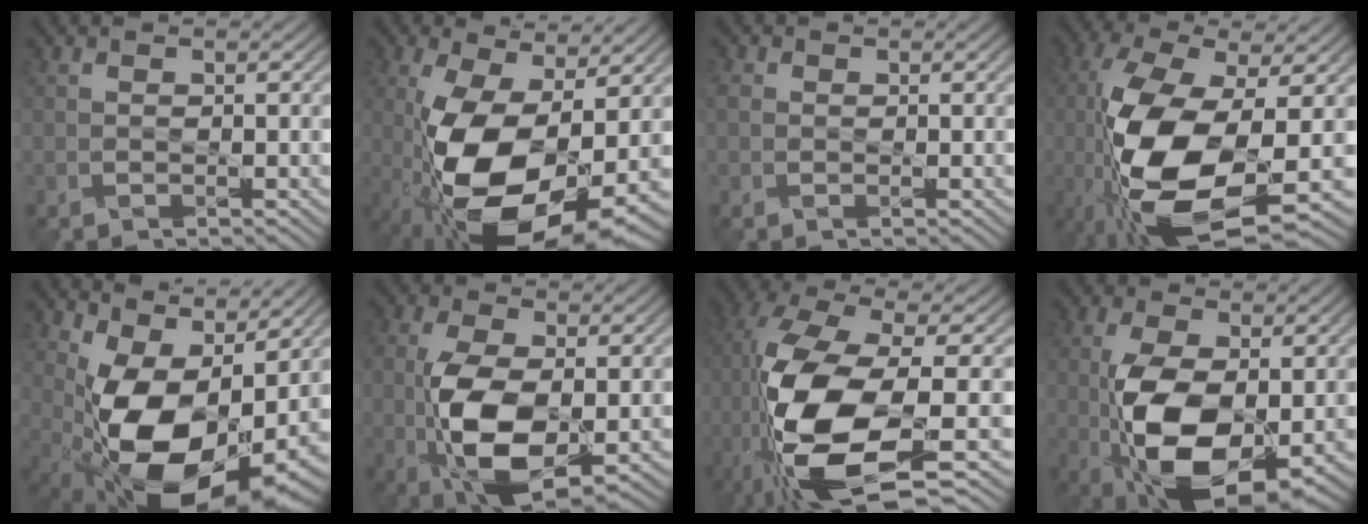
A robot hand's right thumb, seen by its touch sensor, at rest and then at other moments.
{"total": 14.6, "force": [-3.0, 6.8, 12.7], "torque": [-0.250, -0.012, -0.049]}
{"total": 1.3, "force": [0.1, 1.2, 0.5], "torque": [-0.014, 0.002, 0.000]}
{"total": 15.1, "force": [-4.0, 5.8, 13.3], "torque": [-0.306, -0.021, -0.073]}
{"total": 15.7, "force": [0.0, 8.8, 13.0], "torque": [-0.216, -0.024, 0.012]}
{"total": 10.9, "force": [-1.9, 5.4, 9.3], "torque": [-0.202, -0.010, -0.035]}
{"total": 16.3, "force": [-4.4, 5.4, 14.7], "torque": [-0.348, -0.022, -0.077]}
{"total": 12.7, "force": [-2.1, 6.4, 10.7], "torque": [-0.213, -0.008, -0.040]}